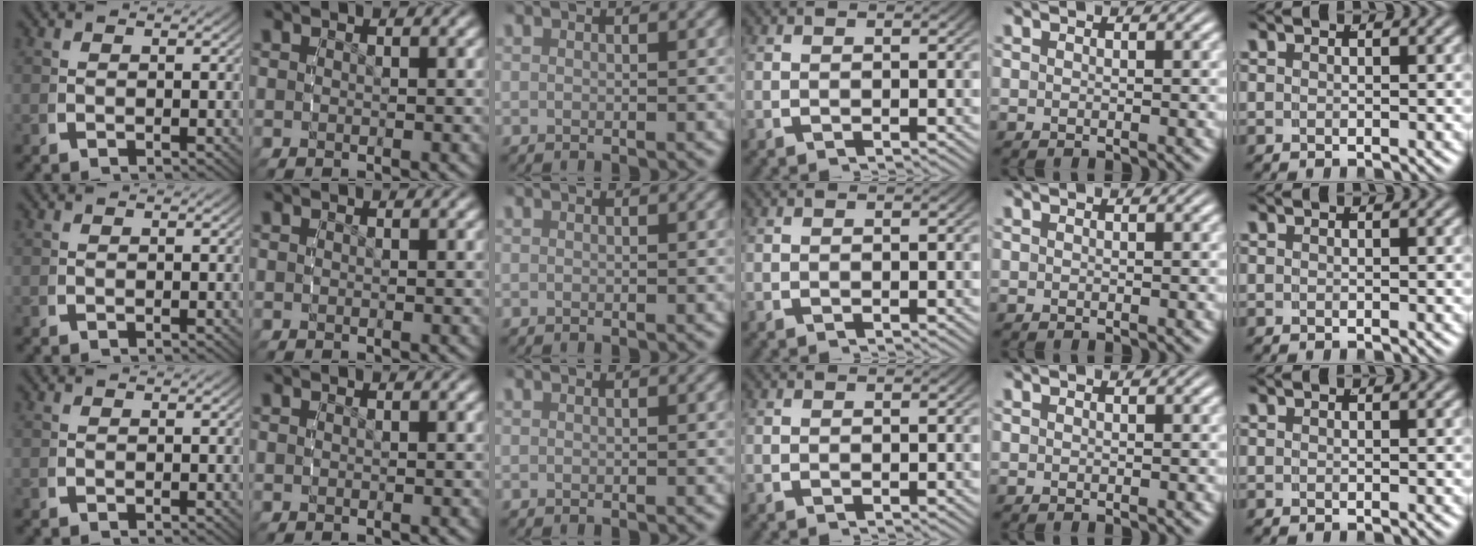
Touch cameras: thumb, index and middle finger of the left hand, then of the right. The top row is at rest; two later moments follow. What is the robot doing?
{"motion": "reach", "object": "glasses case"}